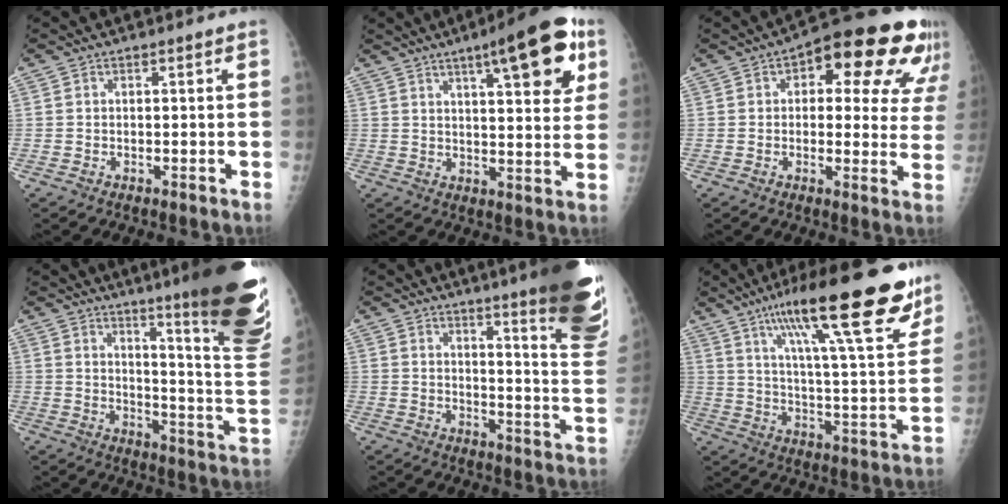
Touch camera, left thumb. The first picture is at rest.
{"total": 17.0, "force": [8.2, 4.7, 14.1], "torque": [-0.161, -0.020, 0.110]}
{"total": 18.7, "force": [8.7, 8.7, 14.1], "torque": [-0.128, 0.002, 0.100]}
{"total": 25.1, "force": [16.3, 2.2, 18.9], "torque": [-0.213, -0.110, 0.220]}
{"total": 20.7, "force": [14.5, 1.9, 14.7], "torque": [-0.166, -0.111, 0.178]}
{"total": 25.4, "force": [16.3, 4.9, 18.9], "torque": [-0.272, -0.047, 0.255]}